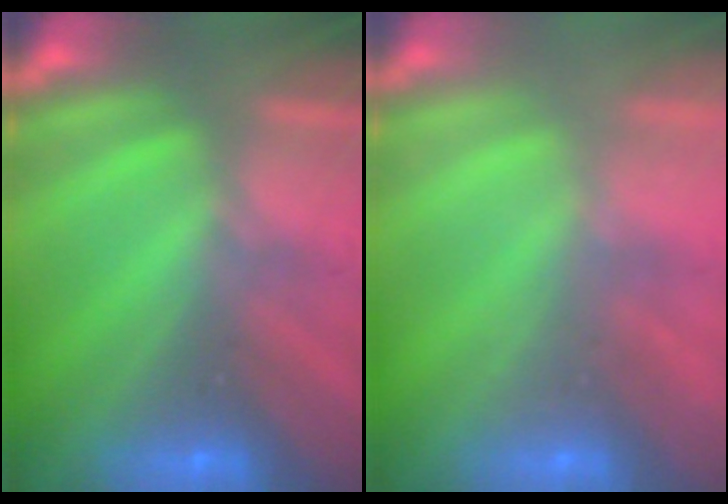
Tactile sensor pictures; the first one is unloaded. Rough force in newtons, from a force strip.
{"total": 2.1}